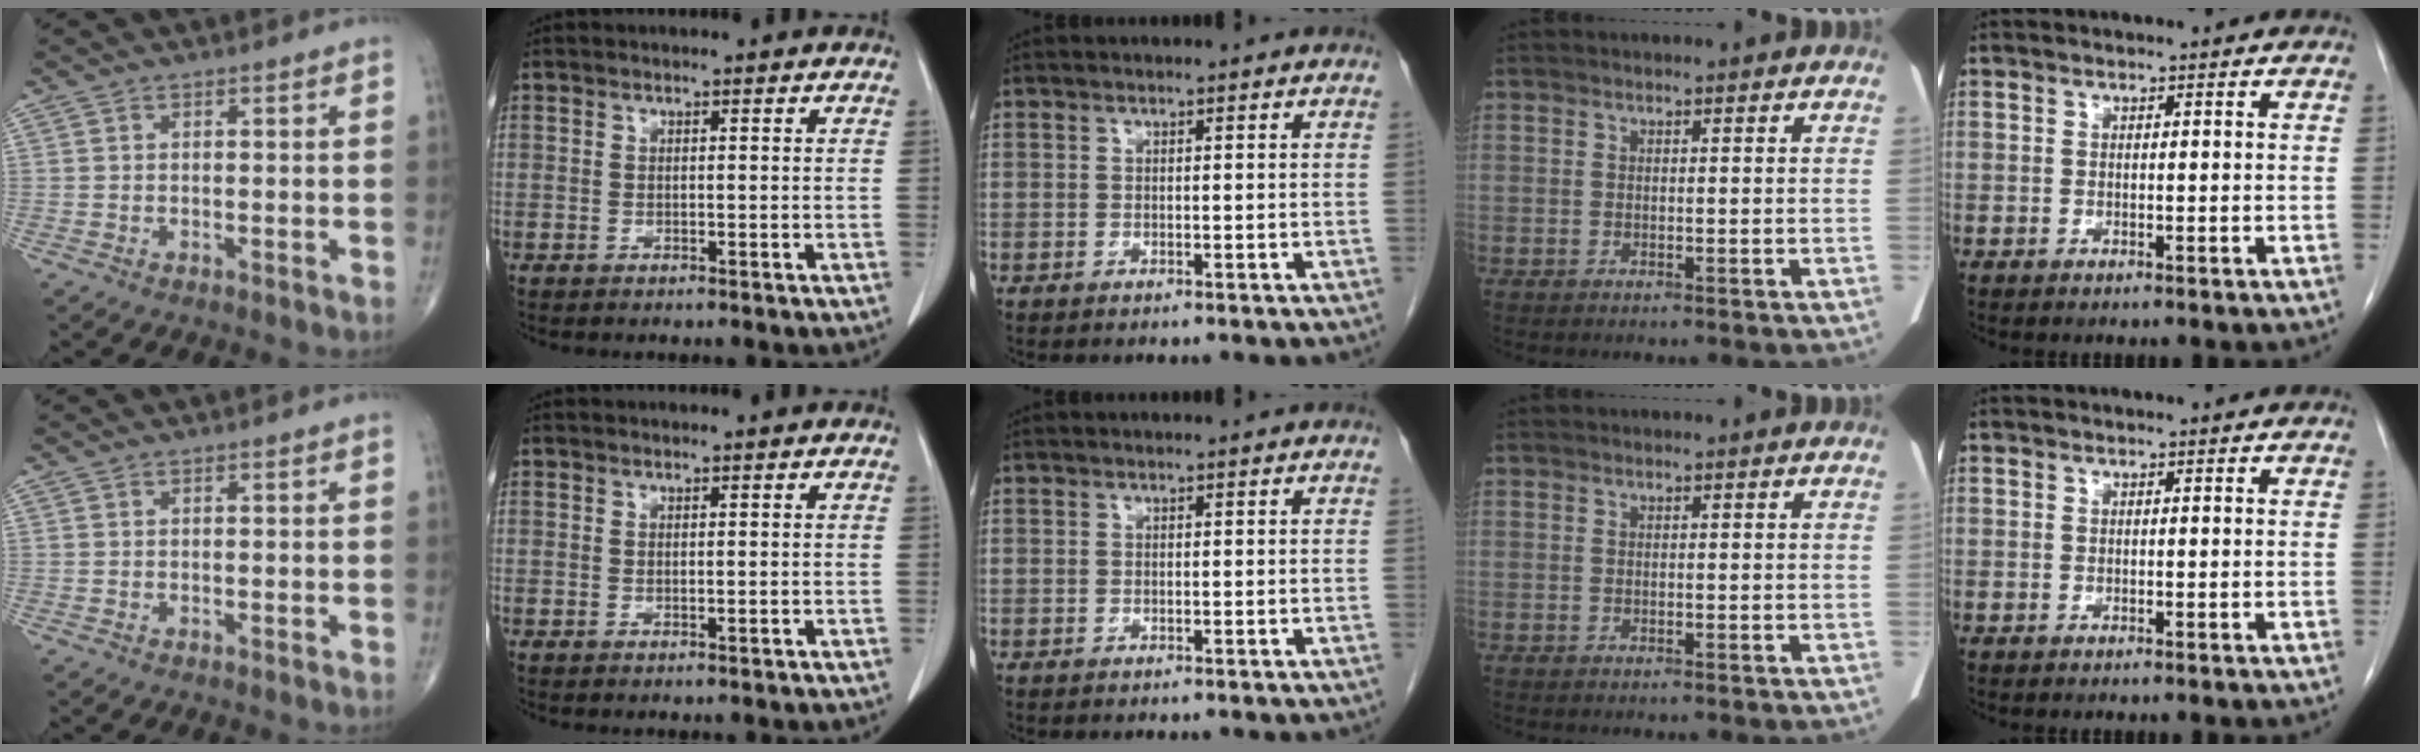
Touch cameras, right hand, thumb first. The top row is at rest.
{}